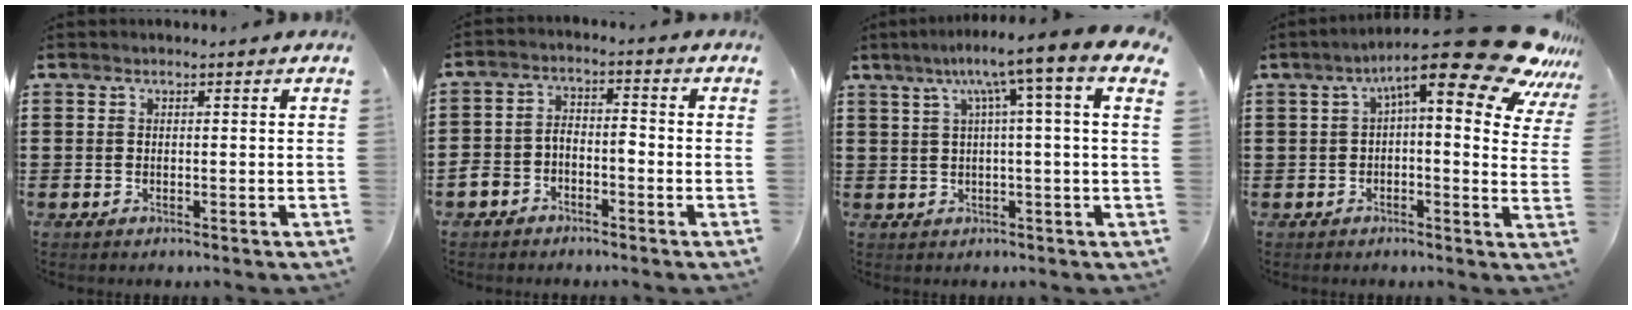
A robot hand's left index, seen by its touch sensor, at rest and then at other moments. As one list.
[{"total": 3.8, "force": [-2.9, 1.7, 1.6], "torque": [-0.040, 0.006, -0.063]}, {"total": 7.4, "force": [2.4, -0.7, 6.9], "torque": [-0.139, -0.008, 0.028]}, {"total": 15.7, "force": [9.3, 3.2, 12.2], "torque": [-0.188, -0.054, 0.143]}]